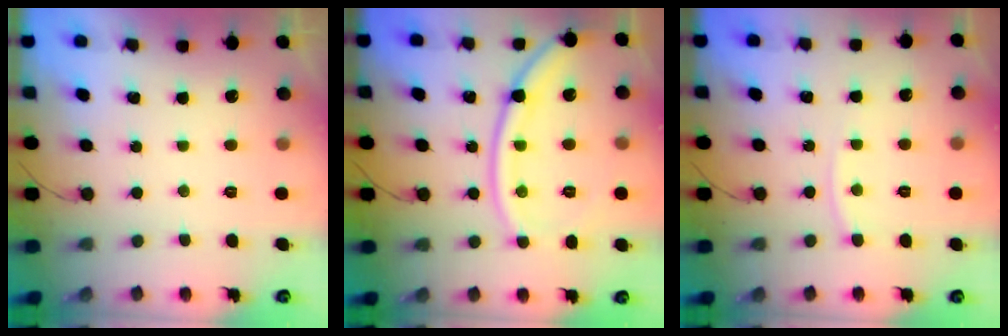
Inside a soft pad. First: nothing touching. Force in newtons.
{"total": 15.2, "press": 15.1, "slide": 1.4}
{"total": 6.0, "press": 6.0, "slide": 0.6}